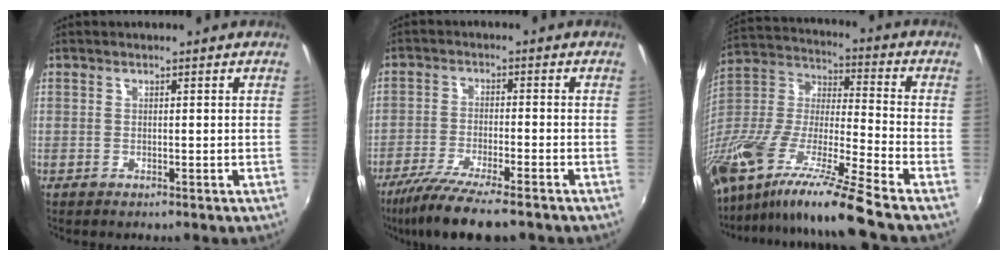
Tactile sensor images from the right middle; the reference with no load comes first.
{"total": 11.1, "force": [-8.7, 1.2, 6.7], "torque": [-0.145, -0.035, -0.151]}
{"total": 23.1, "force": [-16.8, -0.2, 15.9], "torque": [-0.280, -0.044, -0.312]}